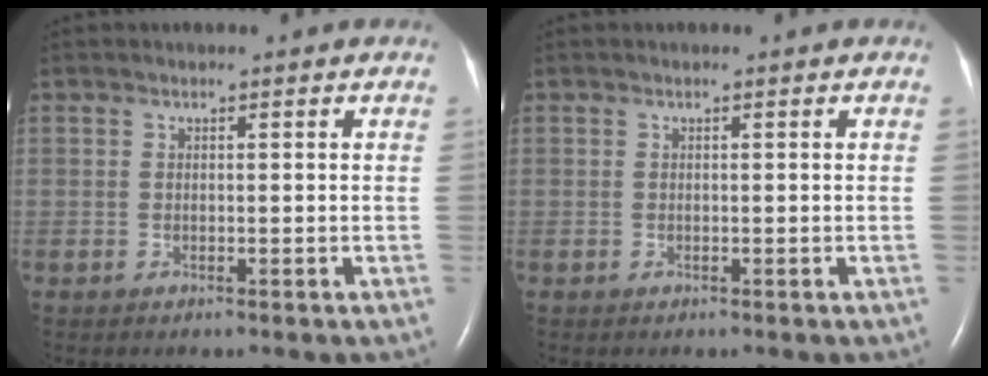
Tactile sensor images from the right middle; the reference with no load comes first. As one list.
[{"total": 0.0}]